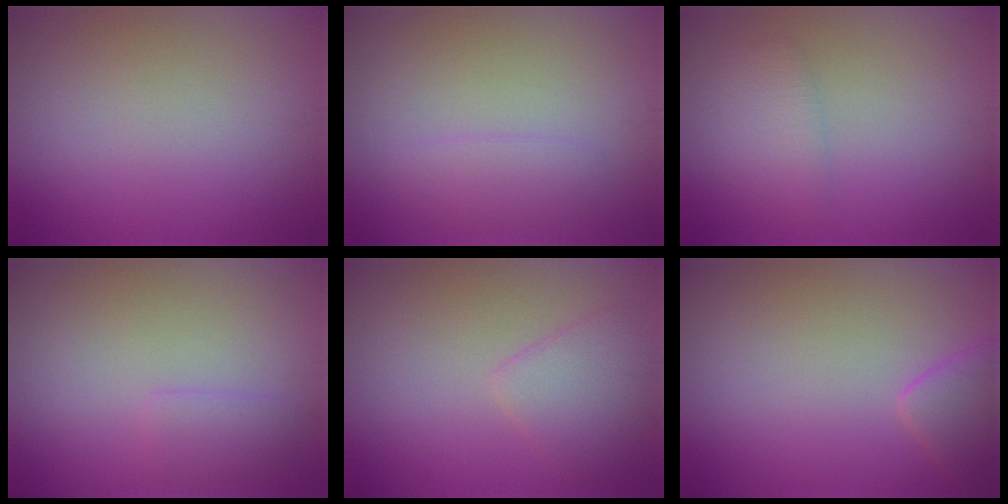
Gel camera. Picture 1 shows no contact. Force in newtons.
{"total": 1.6, "press": 1.6, "slide": 0.0}
{"total": 2.2, "press": 2.2, "slide": 0.2}
{"total": 1.5, "press": 1.5, "slide": 0.1}
{"total": 2.8, "press": 2.8, "slide": 0.2}
{"total": 2.6, "press": 2.6, "slide": 0.2}